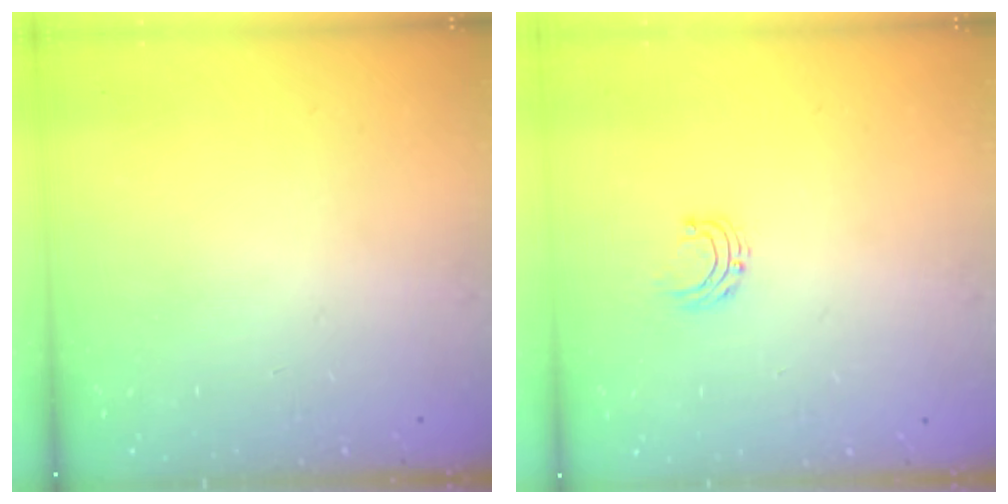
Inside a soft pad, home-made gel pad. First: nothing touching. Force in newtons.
{"total": 4.6, "press": 4.6, "slide": 0.5}